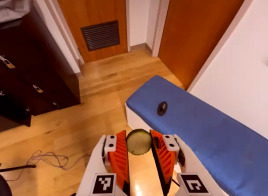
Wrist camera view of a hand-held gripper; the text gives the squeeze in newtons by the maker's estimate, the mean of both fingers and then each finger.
{"total": 9.6, "left": 9.8, "right": 9.4}